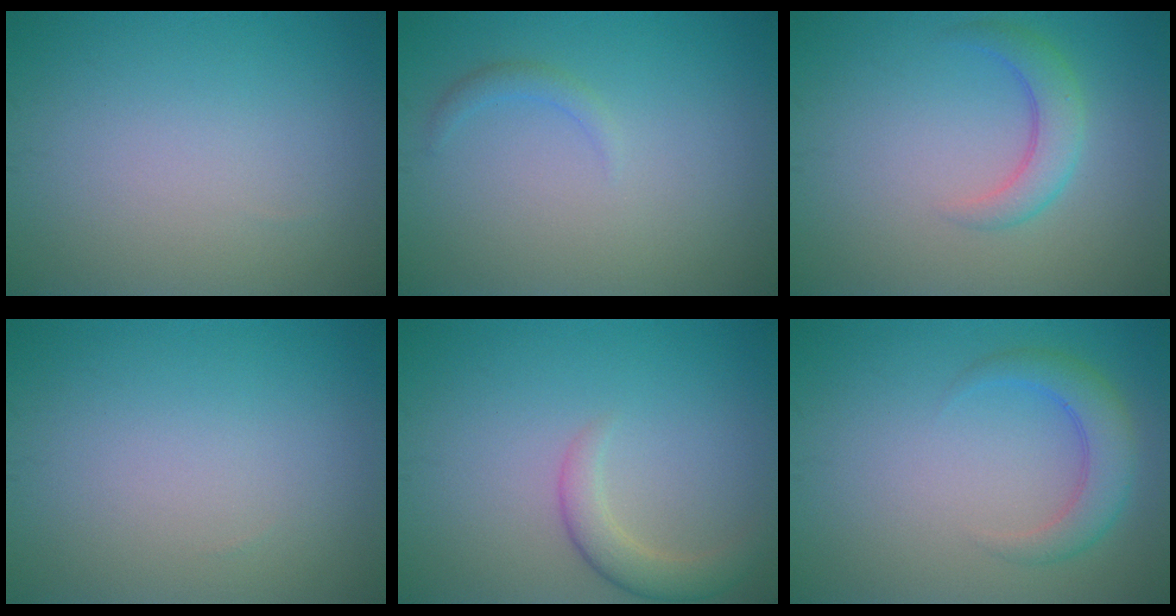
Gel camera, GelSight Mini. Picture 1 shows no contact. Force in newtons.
{"total": 1.0, "press": 1.0, "slide": 0.0}
{"total": 2.8, "press": 2.8, "slide": 0.1}
{"total": 0.0}
{"total": 2.7, "press": 2.7, "slide": 0.2}
{"total": 3.3, "press": 3.3, "slide": 0.2}